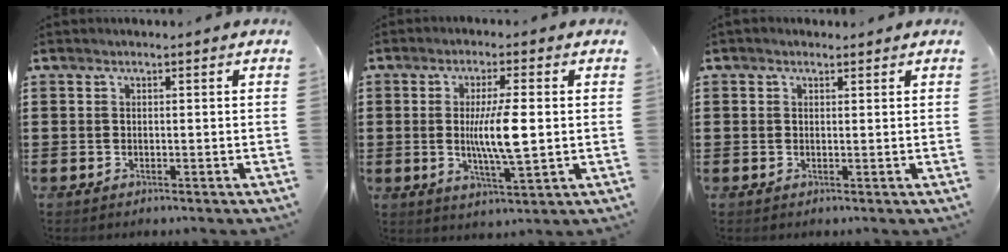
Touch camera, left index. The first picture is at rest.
{"total": 7.9, "force": [0.3, 1.4, 7.7], "torque": [-0.139, -0.005, -0.003]}
{"total": 0.7, "force": [0.4, 0.6, 0.1], "torque": [-0.004, 0.004, 0.008]}